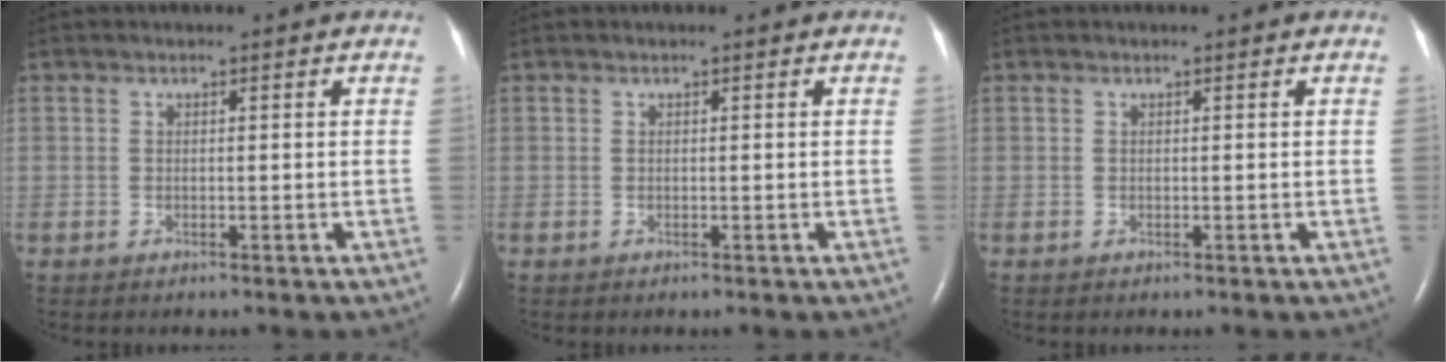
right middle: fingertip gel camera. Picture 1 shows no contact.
{"total": 0.0}
{"total": 0.0}